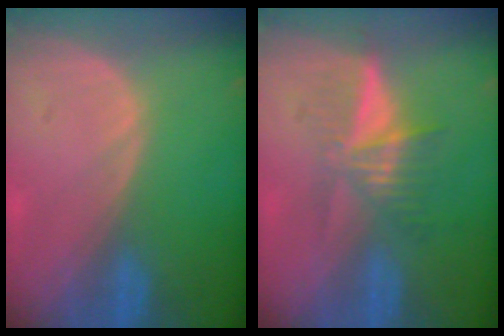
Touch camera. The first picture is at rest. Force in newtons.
{"total": 6.2, "press": 5.4, "slide": 3.0}